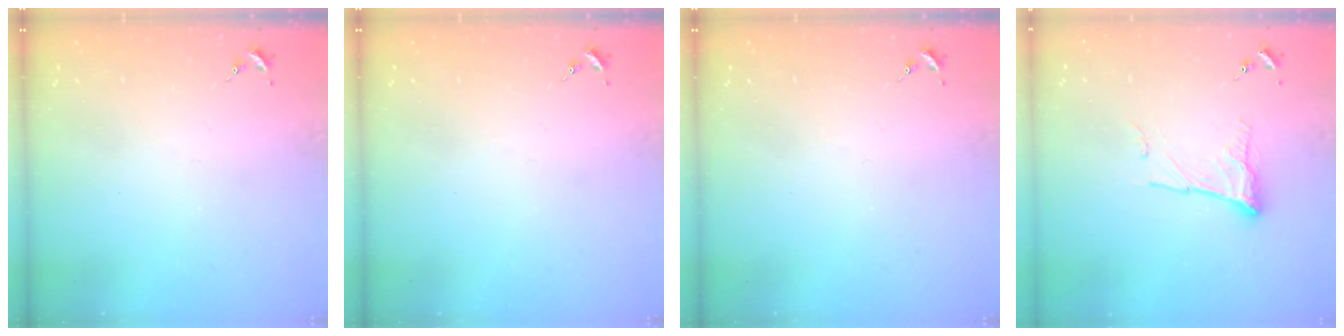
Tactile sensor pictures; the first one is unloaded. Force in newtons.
{"total": 0.0}
{"total": 0.0}
{"total": 10.7, "press": 10.7, "slide": 0.6}